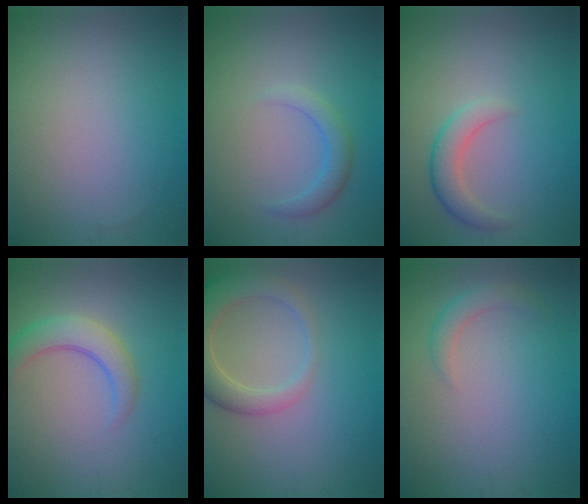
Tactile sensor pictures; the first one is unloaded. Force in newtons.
{"total": 2.0, "press": 2.0, "slide": 0.1}
{"total": 2.5, "press": 2.5, "slide": 0.2}
{"total": 3.4, "press": 3.4, "slide": 0.3}
{"total": 5.2, "press": 5.2, "slide": 0.4}
{"total": 1.6, "press": 1.6, "slide": 0.1}